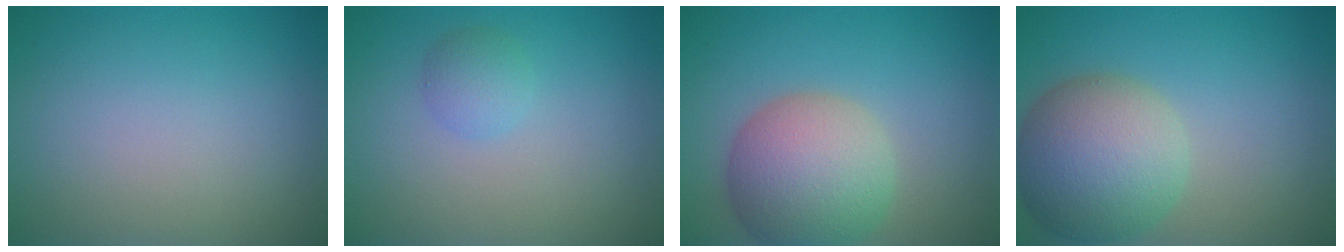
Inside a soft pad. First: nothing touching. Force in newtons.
{"total": 1.7, "press": 1.7, "slide": 0.0}
{"total": 7.6, "press": 7.6, "slide": 0.4}
{"total": 8.3, "press": 8.3, "slide": 0.3}